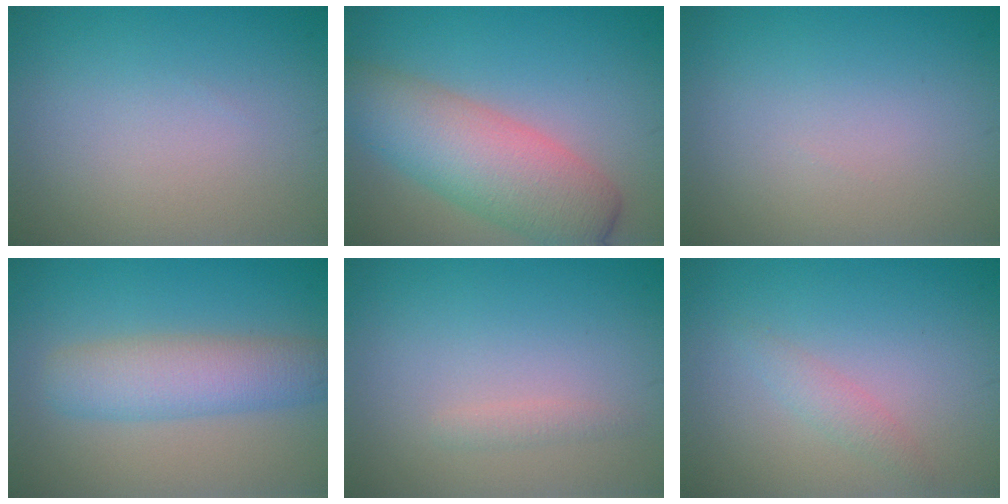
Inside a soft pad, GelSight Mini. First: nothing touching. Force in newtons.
{"total": 7.6, "press": 7.6, "slide": 0.3}
{"total": 0.0}
{"total": 5.3, "press": 5.3, "slide": 0.2}
{"total": 0.9, "press": 0.9, "slide": 0.0}
{"total": 1.3, "press": 1.3, "slide": 0.1}